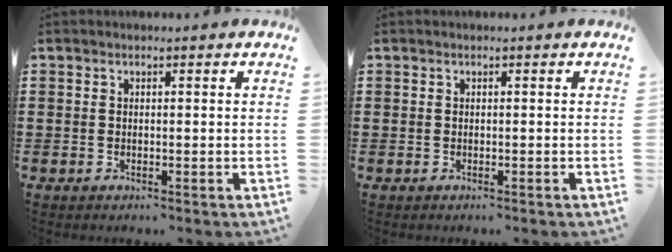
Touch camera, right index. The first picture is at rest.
{"total": 0.0}